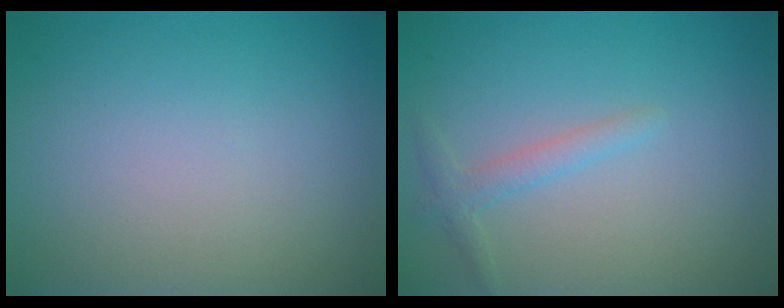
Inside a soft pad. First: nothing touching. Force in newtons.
{"total": 1.5, "press": 1.5, "slide": 0.1}